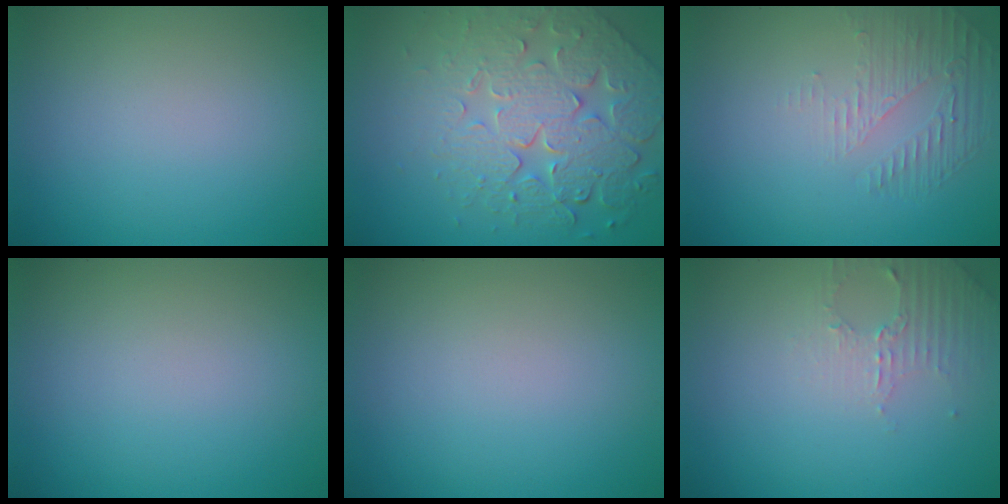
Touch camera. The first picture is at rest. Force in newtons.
{"total": 7.8, "press": 5.7, "slide": 5.4}
{"total": 1.7, "press": 0.8, "slide": 1.5}
{"total": 0.0}
{"total": 0.0}
{"total": 2.2, "press": 2.1, "slide": 0.6}